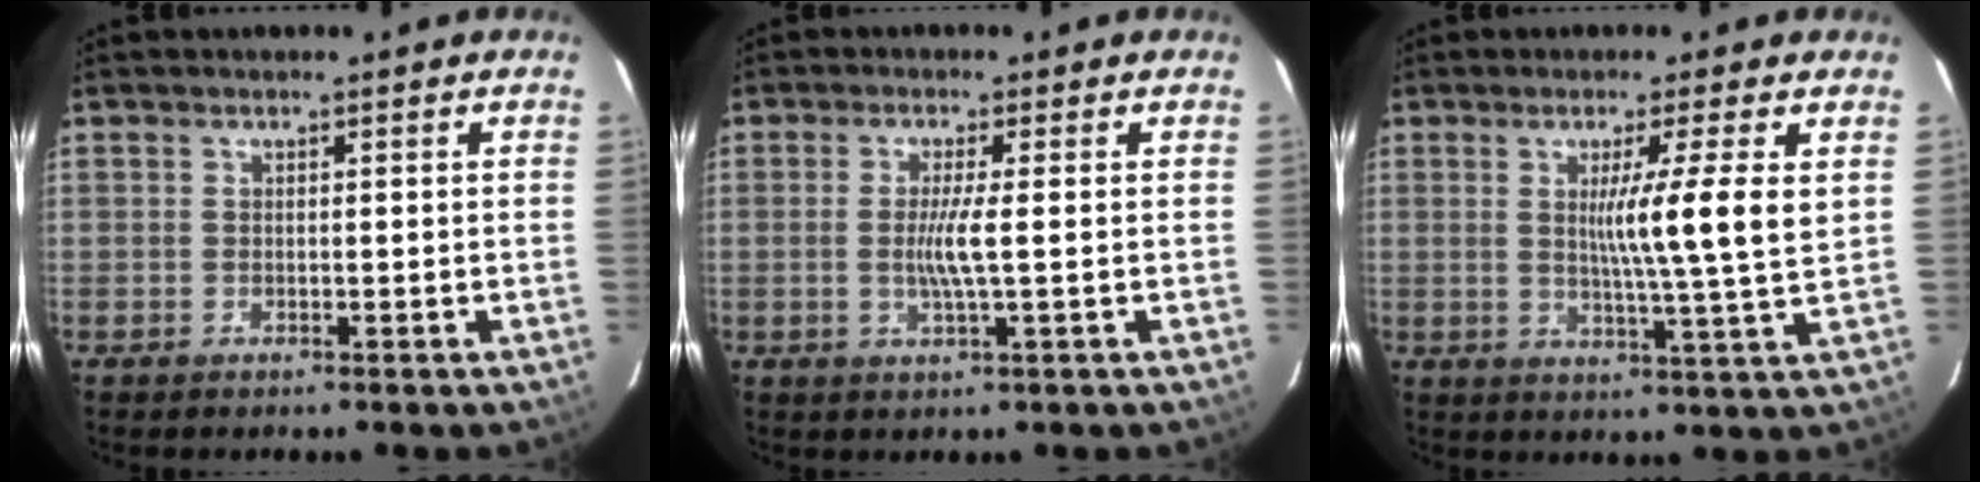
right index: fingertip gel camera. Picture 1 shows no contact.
{"total": 4.1, "force": [-0.1, -0.4, 4.1], "torque": [-0.086, -0.008, -0.003]}
{"total": 8.3, "force": [2.1, -1.5, 7.9], "torque": [-0.128, -0.015, 0.033]}